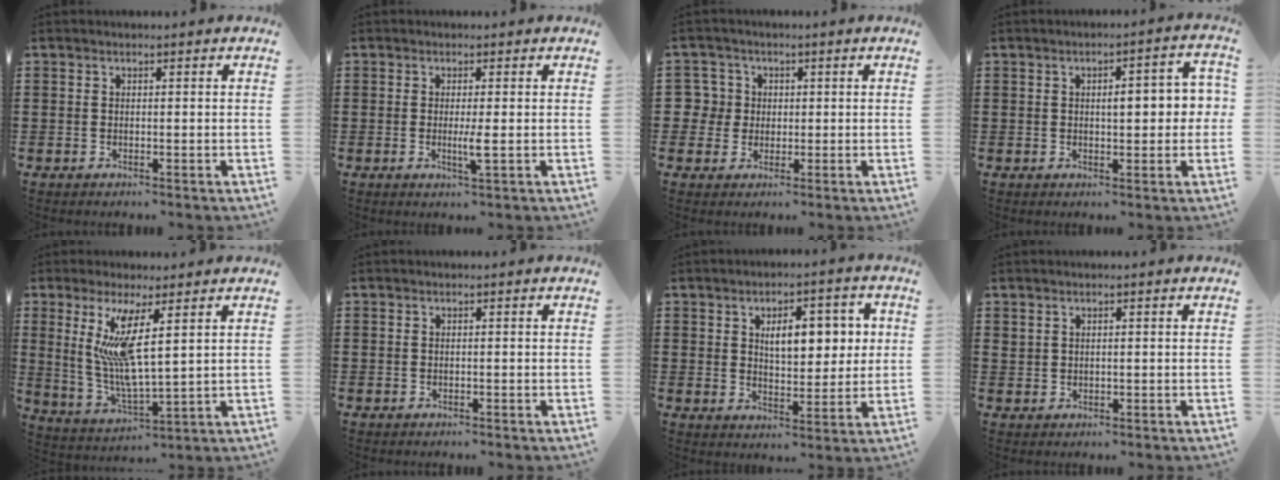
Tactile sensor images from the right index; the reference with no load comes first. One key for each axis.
{"total": 2.6, "fx": -0.4, "fy": 0.0, "fz": 2.6, "tx": -0.046, "ty": -0.009, "tz": -0.007}
{"total": 4.3, "fx": 0.5, "fy": 4.2, "fz": 0.5, "tx": -0.031, "ty": 0.012, "tz": 0.008}
{"total": 5.3, "fx": 0.4, "fy": 1.9, "fz": 5.0, "tx": -0.068, "ty": -0.002, "tz": -0.002}
{"total": 8.1, "fx": 3.1, "fy": 1.2, "fz": 7.4, "tx": -0.160, "ty": -0.010, "tz": 0.054}
{"total": 0.0}
{"total": 7.3, "fx": 1.9, "fy": 3.8, "fz": 5.9, "tx": -0.094, "ty": -0.001, "tz": 0.023}
{"total": 0.8, "fx": 0.6, "fy": 0.4, "fz": 0.4, "tx": -0.009, "ty": 0.003, "tz": 0.011}